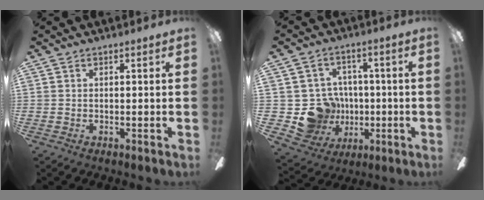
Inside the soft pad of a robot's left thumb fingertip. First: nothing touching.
{"total": 13.2, "force": [-2.1, 12.6, 3.4], "torque": [-0.087, 0.015, -0.012]}